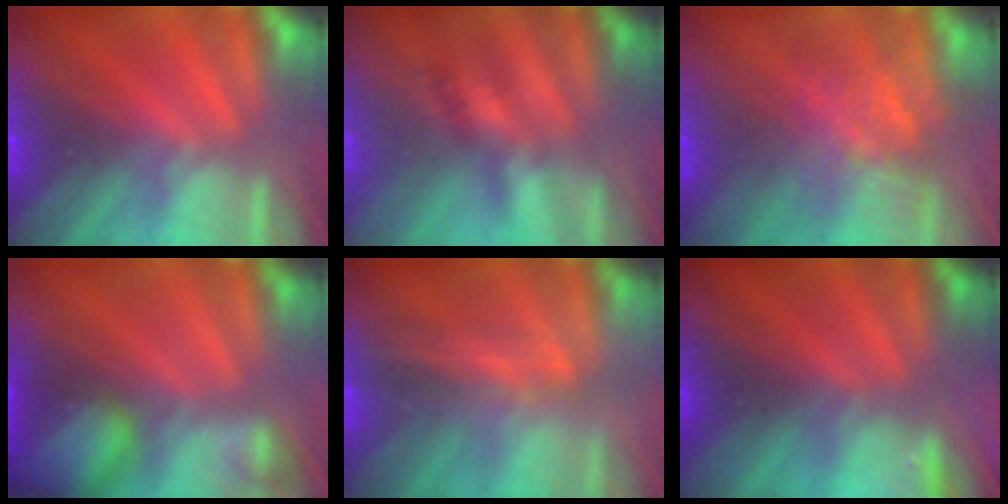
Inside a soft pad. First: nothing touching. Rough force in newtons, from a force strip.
{"total": 2.4}
{"total": 7.2}
{"total": 7.6}
{"total": 2.4}
{"total": 9.1}